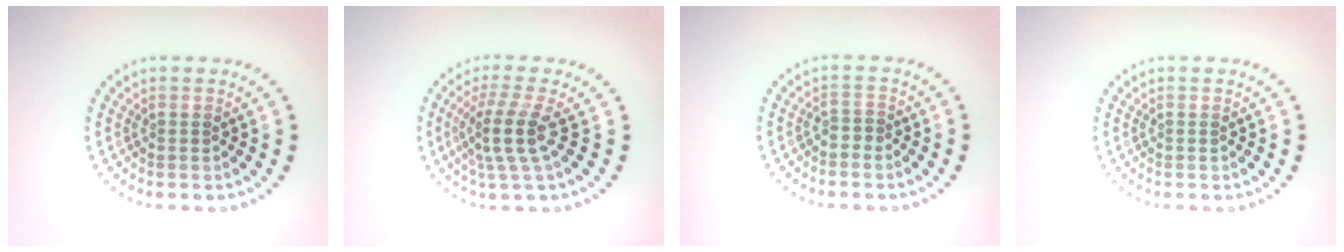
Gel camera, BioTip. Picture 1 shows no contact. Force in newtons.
{"total": 3.6, "press": 2.7, "slide": 2.4}
{"total": 0.6, "press": 0.4, "slide": 0.5}
{"total": 0.0}